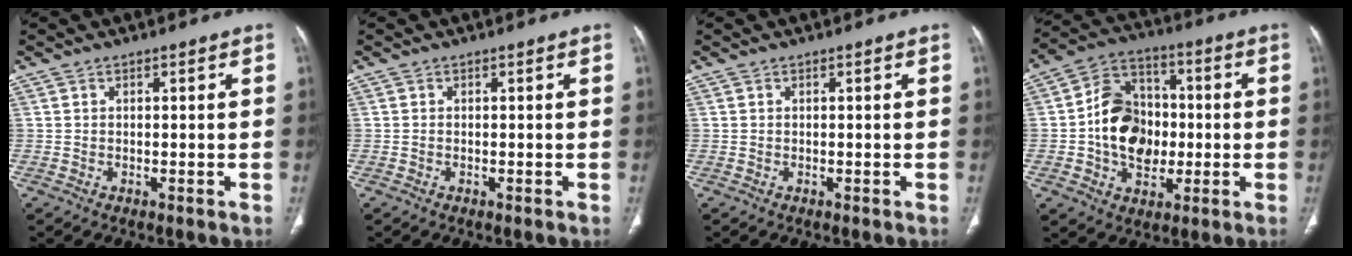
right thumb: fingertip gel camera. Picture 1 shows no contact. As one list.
[{"total": 0.0}, {"total": 0.0}, {"total": 14.8, "force": [-1.0, 11.3, 9.5], "torque": [-0.127, 0.028, -0.017]}]